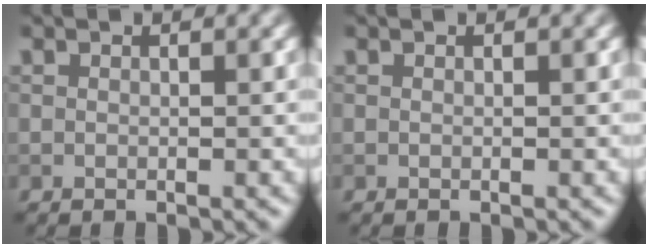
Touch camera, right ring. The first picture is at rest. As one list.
[{"total": 0.0}]